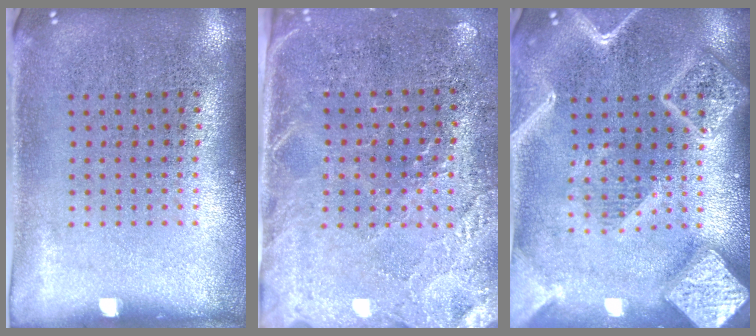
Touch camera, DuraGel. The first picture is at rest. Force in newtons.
{"total": 3.1, "press": 2.7, "slide": 1.5}
{"total": 3.6, "press": 3.6, "slide": 0.5}